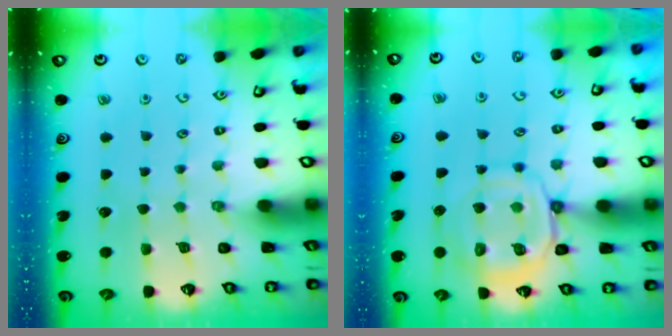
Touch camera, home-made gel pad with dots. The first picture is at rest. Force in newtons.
{"total": 11.7, "press": 11.7, "slide": 1.3}